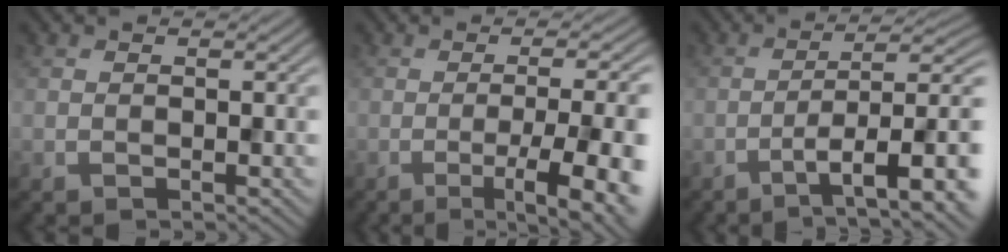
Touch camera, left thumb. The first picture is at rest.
{"total": 12.8, "force": [-4.4, 3.2, 11.6], "torque": [-0.118, 0.002, -0.061]}
{"total": 8.7, "force": [-3.6, 2.2, 7.6], "torque": [-0.127, -0.003, -0.053]}